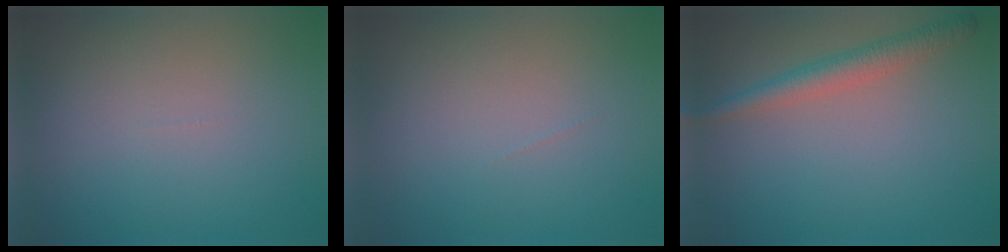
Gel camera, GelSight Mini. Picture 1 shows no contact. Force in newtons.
{"total": 0.0}
{"total": 2.8, "press": 2.8, "slide": 0.2}